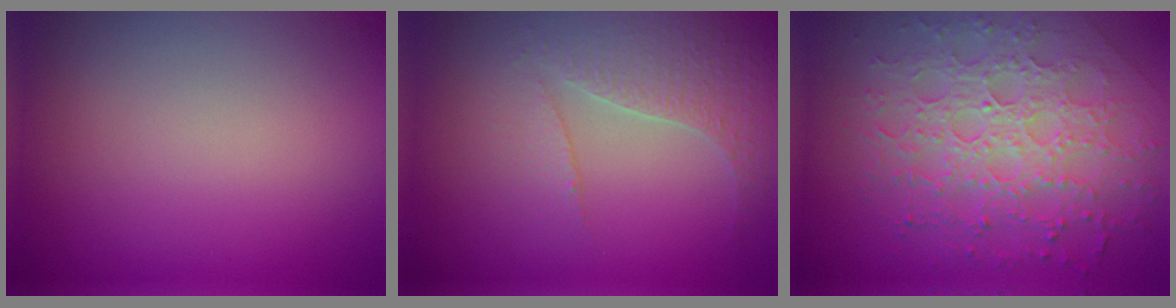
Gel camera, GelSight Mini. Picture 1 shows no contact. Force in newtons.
{"total": 4.3, "press": 3.1, "slide": 2.9}
{"total": 7.2, "press": 5.1, "slide": 5.1}